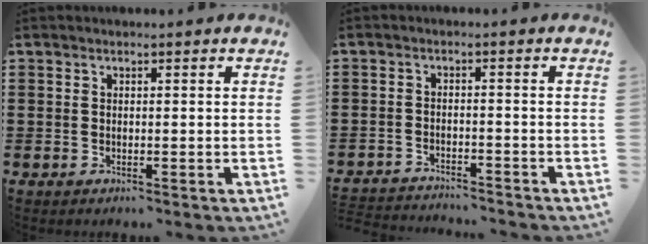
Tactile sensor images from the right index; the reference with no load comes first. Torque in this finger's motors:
{"motor_torque": [-2.14, 0.00, -1.05, -0.10]}